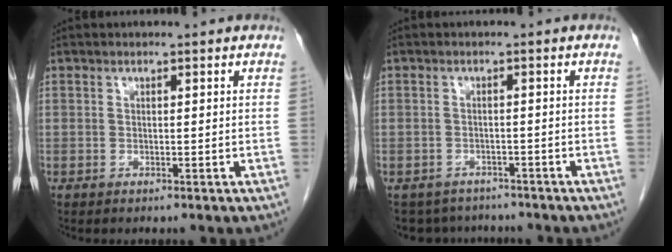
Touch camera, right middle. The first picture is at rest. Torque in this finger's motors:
{"motor_torque": [0.05, -0.04, -0.04, -0.01]}